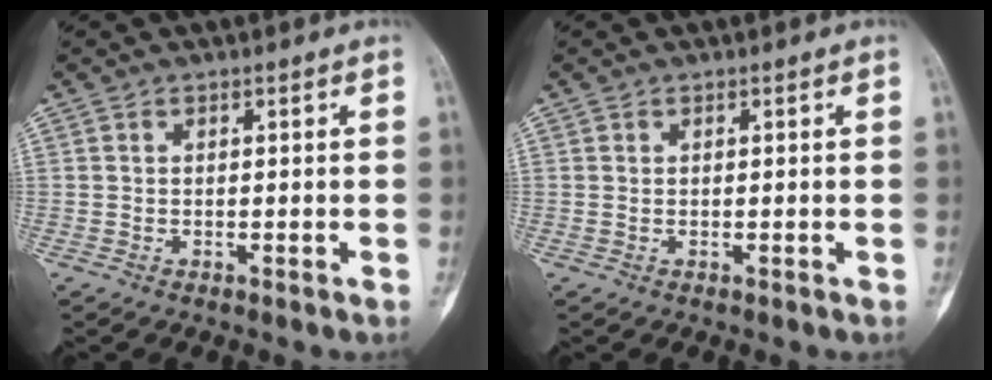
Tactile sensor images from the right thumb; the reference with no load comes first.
{"total": 0.0}